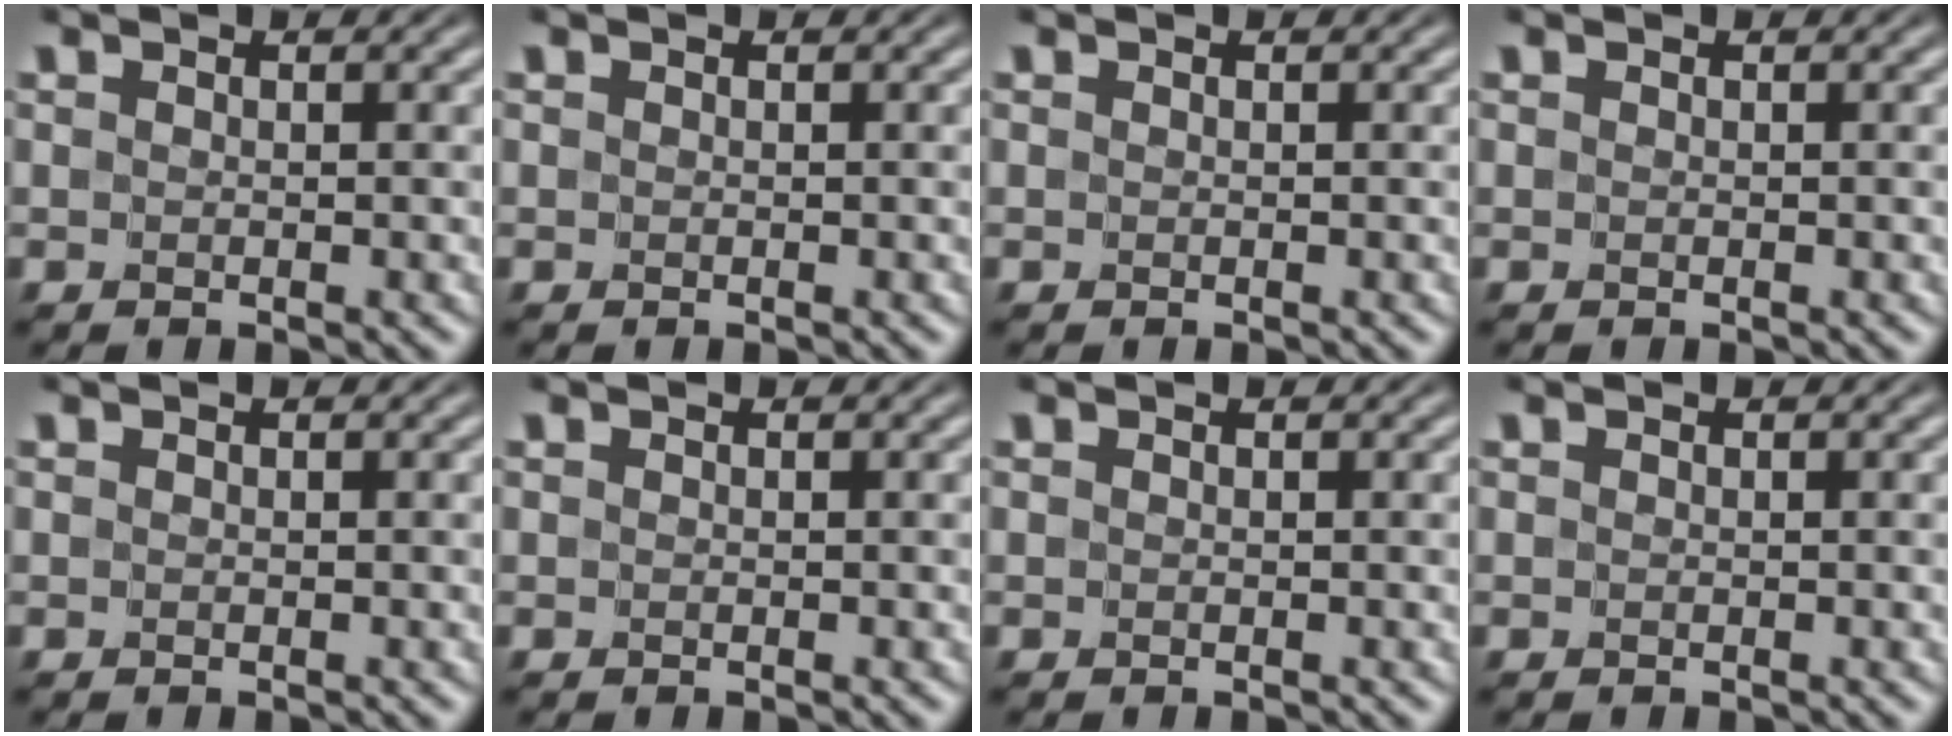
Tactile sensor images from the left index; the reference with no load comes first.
{"total": 0.0}
{"total": 0.0}
{"total": 0.0}
{"total": 0.0}
{"total": 0.0}
{"total": 0.0}
{"total": 0.0}